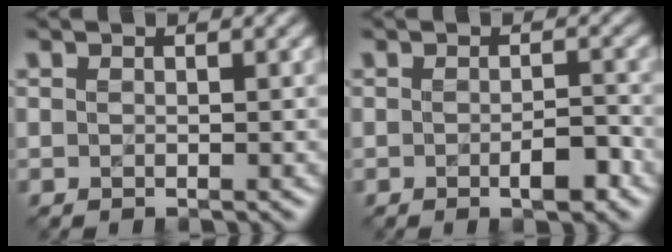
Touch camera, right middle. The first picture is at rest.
{"total": 2.3, "force": [-1.0, 0.7, 2.0], "torque": [-0.029, 0.001, -0.013]}